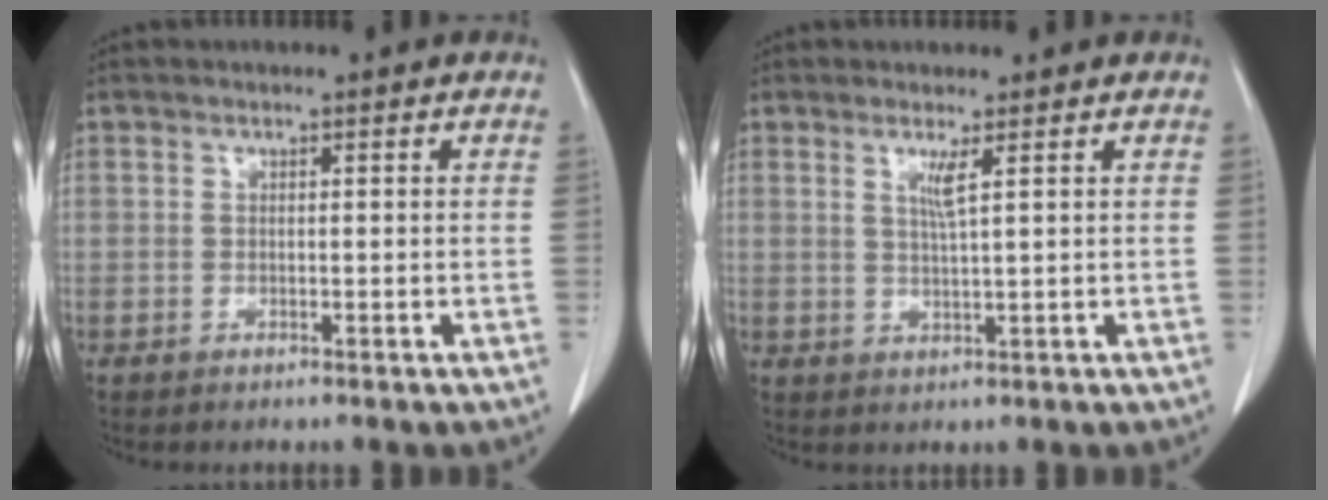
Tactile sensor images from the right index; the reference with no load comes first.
{"total": 2.4, "force": [1.1, -0.4, 2.1], "torque": [-0.045, -0.007, 0.024]}